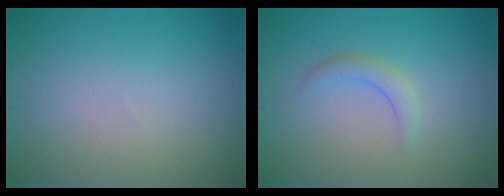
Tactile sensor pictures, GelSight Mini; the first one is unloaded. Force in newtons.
{"total": 1.7, "press": 1.7, "slide": 0.2}